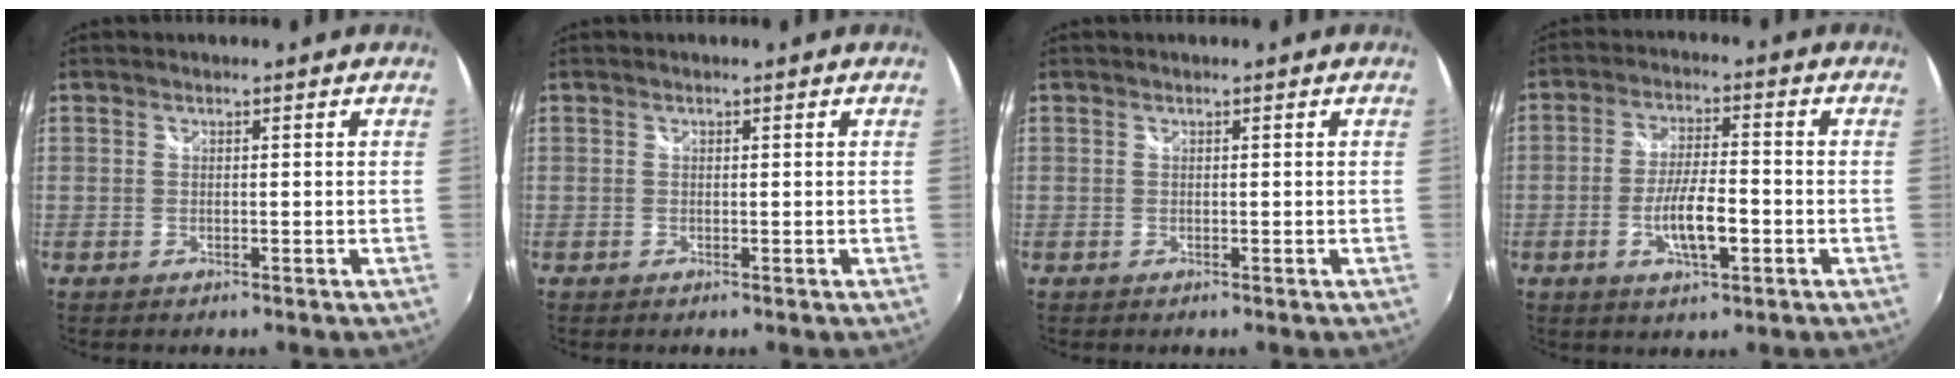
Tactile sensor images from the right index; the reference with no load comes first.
{"total": 0.0}
{"total": 0.0}
{"total": 8.0, "force": [-2.7, 2.1, 7.2], "torque": [-0.140, -0.004, -0.045]}